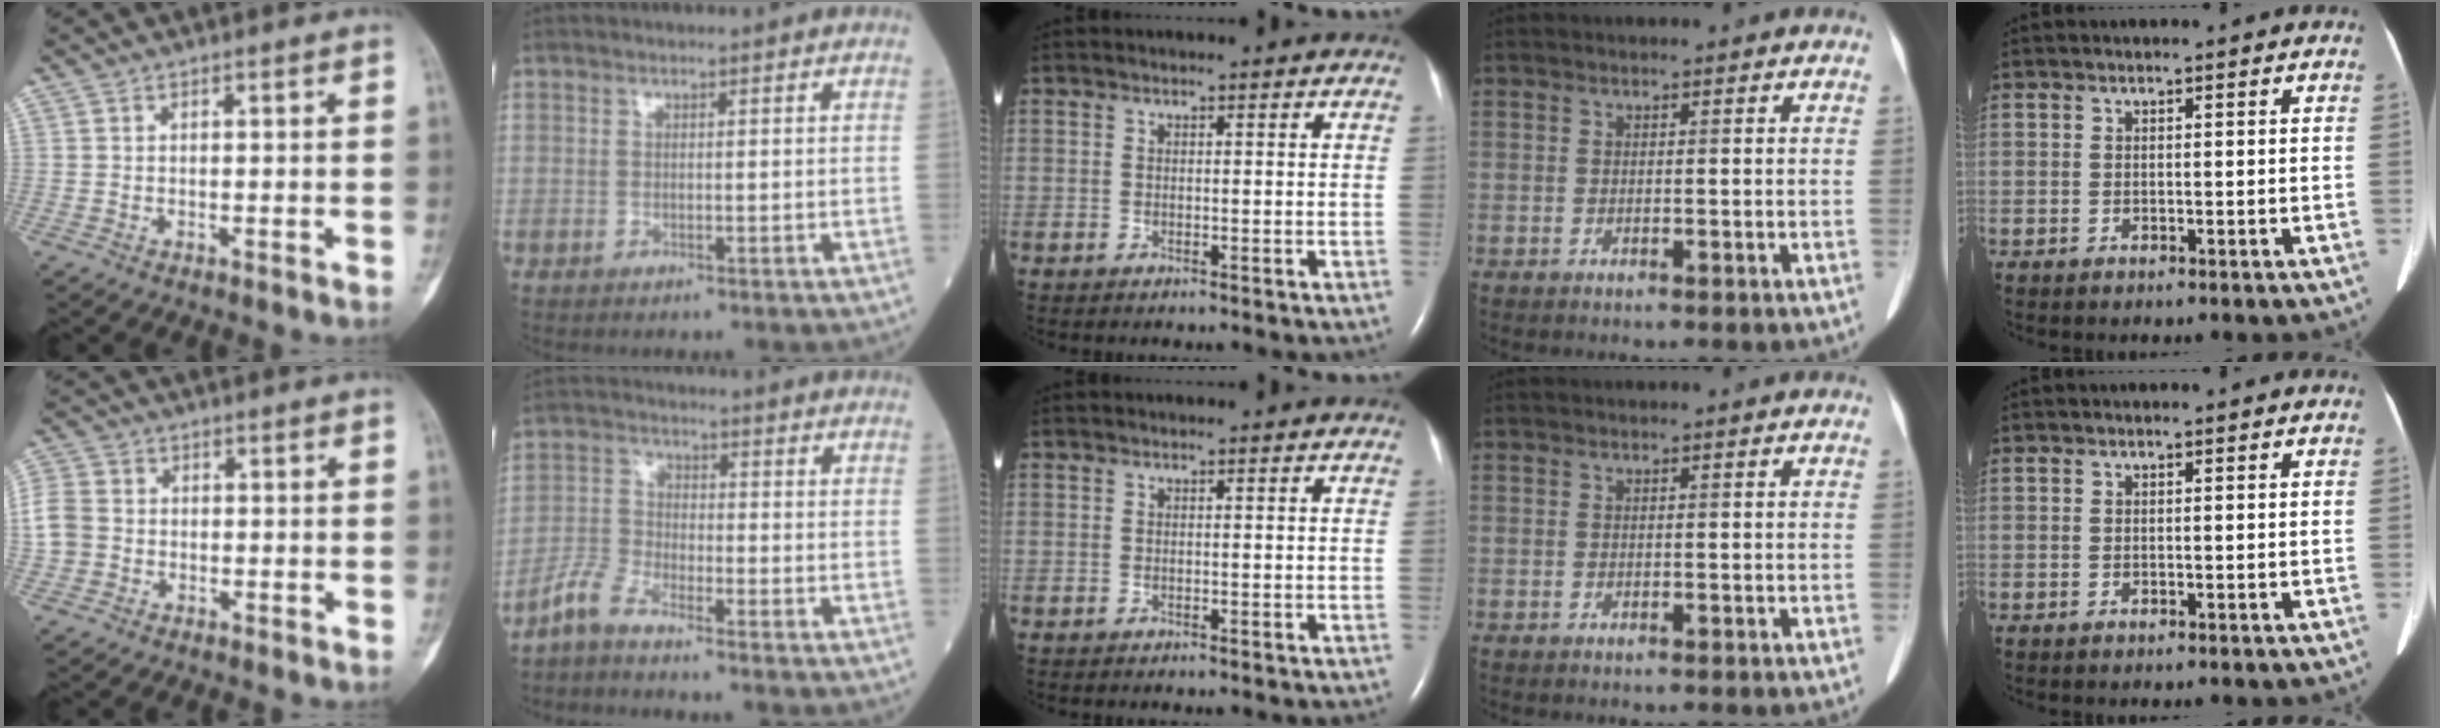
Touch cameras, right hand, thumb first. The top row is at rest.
{"thumb": {"total": 6.6, "force": [-1.0, 5.8, 3.0], "torque": [-0.066, 0.017, -0.025]}, "index": {"total": 4.4, "force": [-4.0, 0.8, 1.7], "torque": [-0.039, -0.007, -0.090]}}